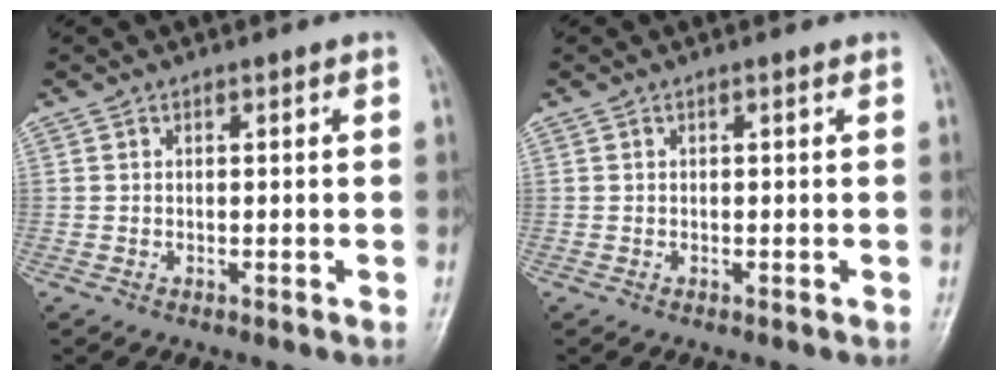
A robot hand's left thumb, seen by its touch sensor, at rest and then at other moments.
{"total": 0.0}